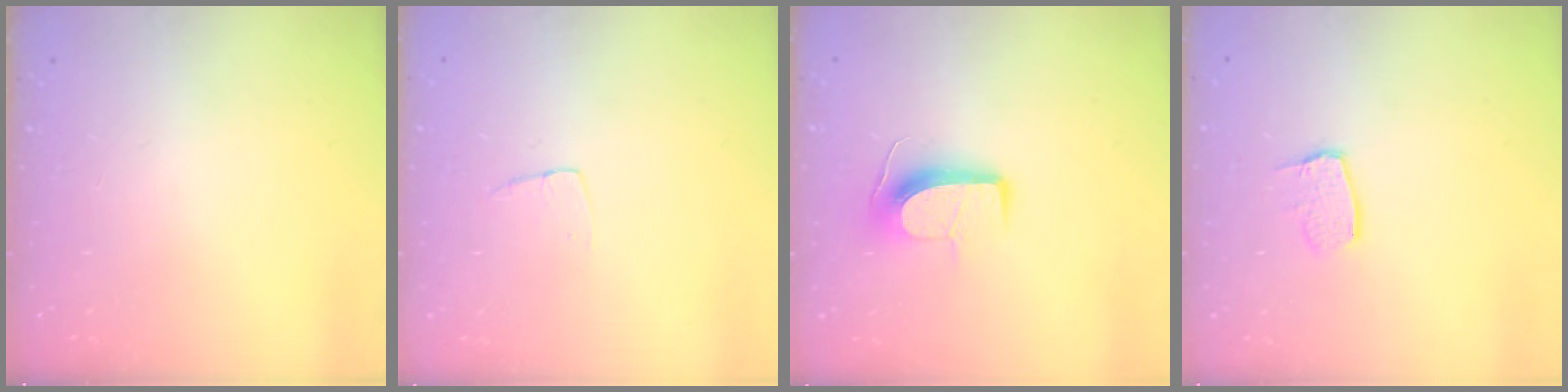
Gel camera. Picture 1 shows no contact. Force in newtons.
{"total": 3.3, "press": 3.3, "slide": 0.2}
{"total": 9.9, "press": 9.9, "slide": 0.2}
{"total": 6.8, "press": 6.8, "slide": 0.5}